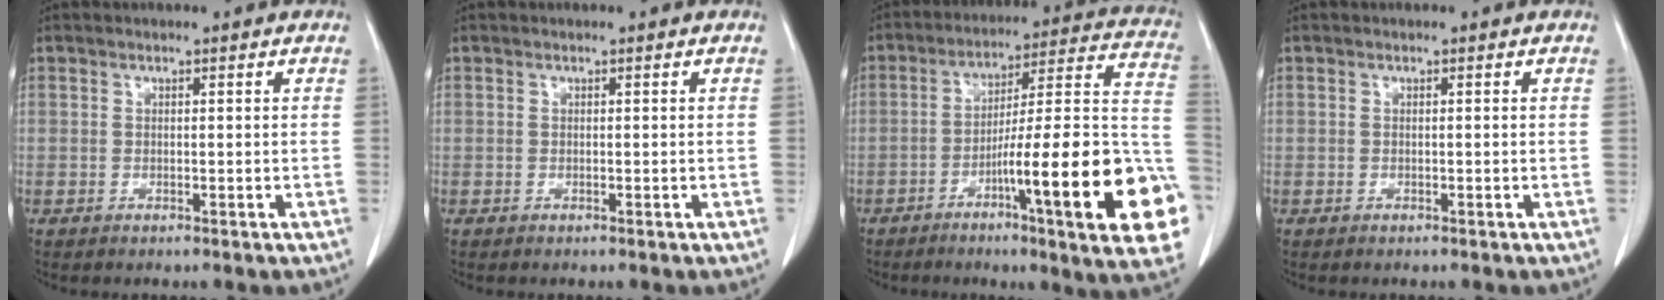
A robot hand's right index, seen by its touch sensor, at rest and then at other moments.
{"total": 0.0}
{"total": 25.1, "force": [-8.2, 1.3, 23.6], "torque": [-0.240, 0.004, -0.120]}
{"total": 0.0}